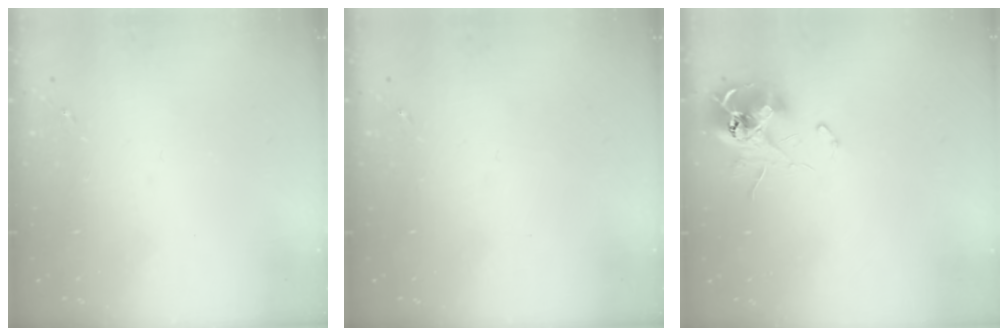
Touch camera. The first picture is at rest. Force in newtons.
{"total": 0.0}
{"total": 11.6, "press": 11.6, "slide": 1.1}